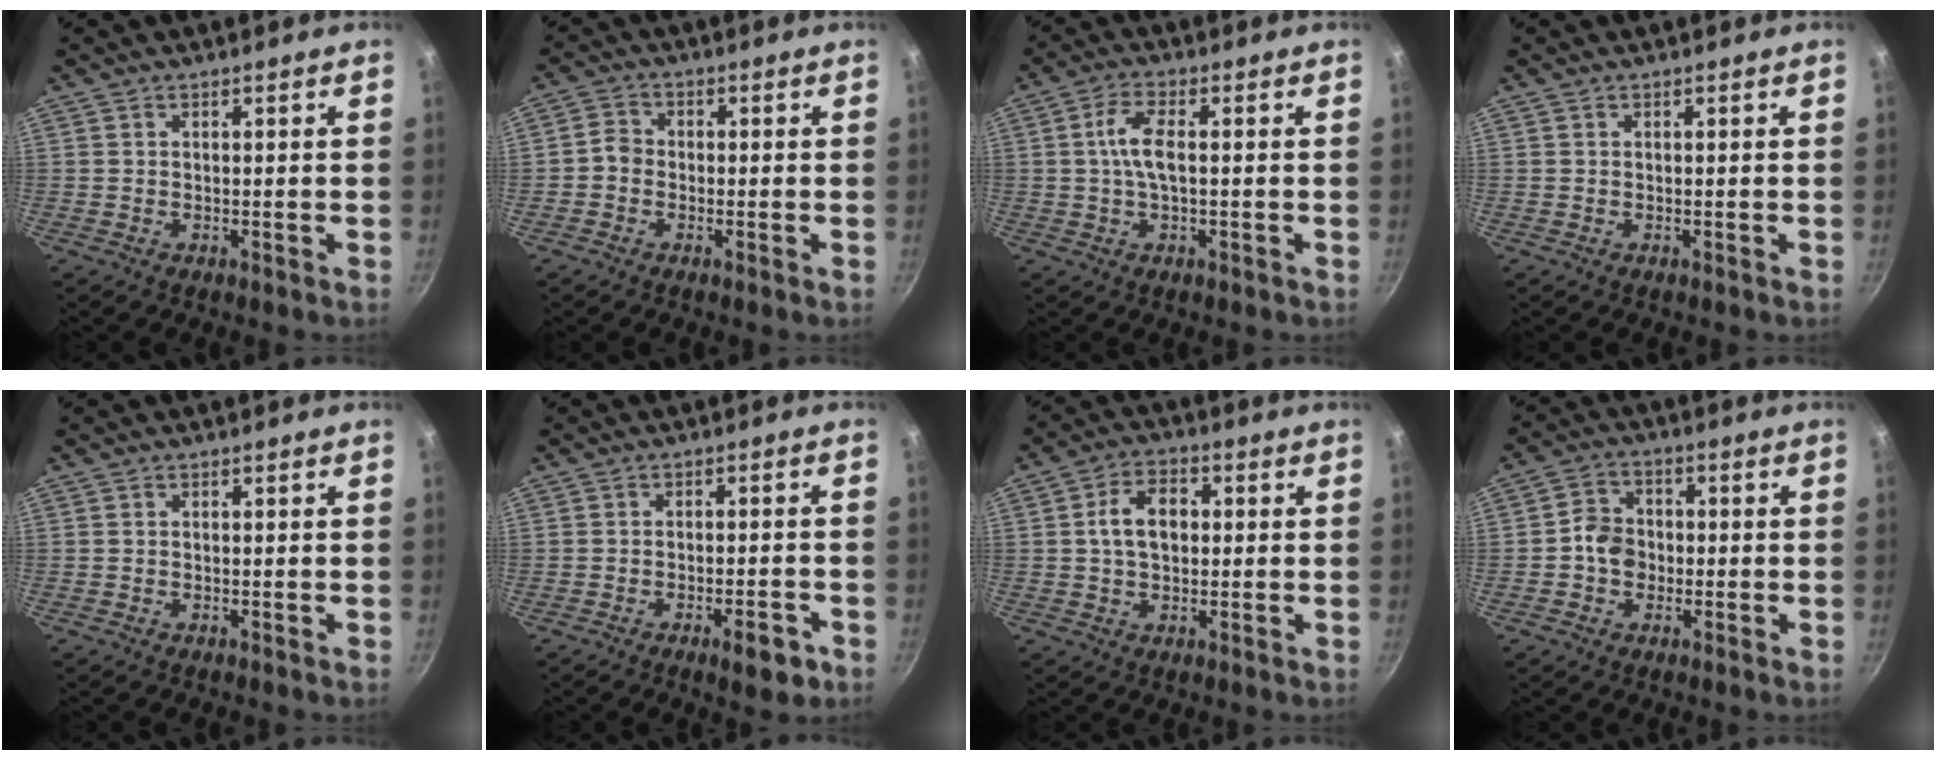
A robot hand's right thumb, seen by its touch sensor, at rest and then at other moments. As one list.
[{"total": 3.1, "force": [-1.0, 2.6, 1.3], "torque": [-0.017, 0.015, -0.029]}, {"total": 5.7, "force": [0.0, 2.2, 5.2], "torque": [-0.118, 0.012, -0.007]}, {"total": 0.0}, {"total": 0.0}, {"total": 5.9, "force": [-3.1, 2.2, 4.6], "torque": [-0.051, 0.022, -0.036]}, {"total": 7.8, "force": [0.8, 5.3, 5.7], "torque": [-0.079, 0.016, 0.005]}, {"total": 5.8, "force": [-1.1, 5.0, 2.9], "torque": [-0.024, 0.019, -0.029]}]